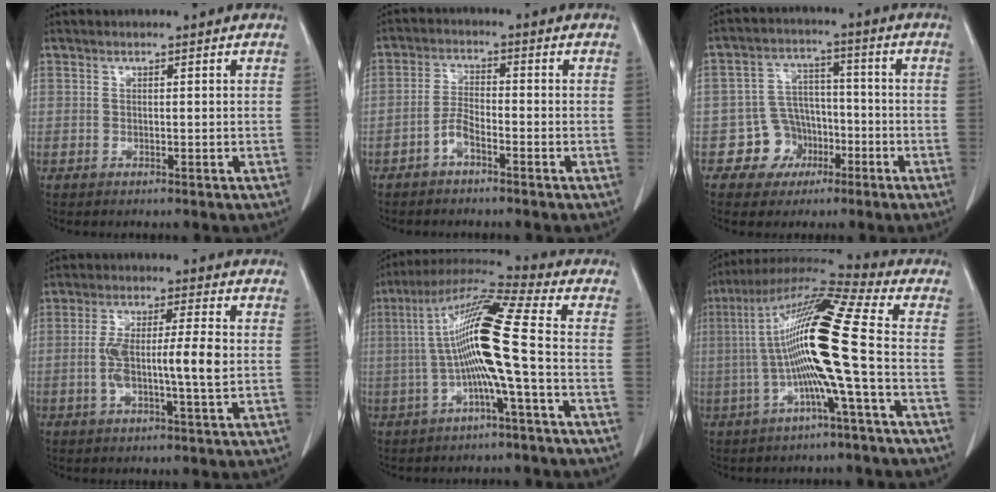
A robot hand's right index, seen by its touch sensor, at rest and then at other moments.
{"total": 3.2, "force": [-2.2, 0.9, 2.3], "torque": [-0.046, 0.008, -0.044]}
{"total": 6.7, "force": [-3.0, 6.0, 0.8], "torque": [-0.001, 0.018, -0.042]}
{"total": 9.2, "force": [-0.6, 1.0, 9.1], "torque": [-0.169, 0.011, -0.013]}
{"total": 13.5, "force": [-1.0, -0.7, 13.5], "torque": [-0.257, 0.023, -0.028]}
{"total": 16.6, "force": [-1.5, -0.7, 16.5], "torque": [-0.312, 0.017, -0.043]}